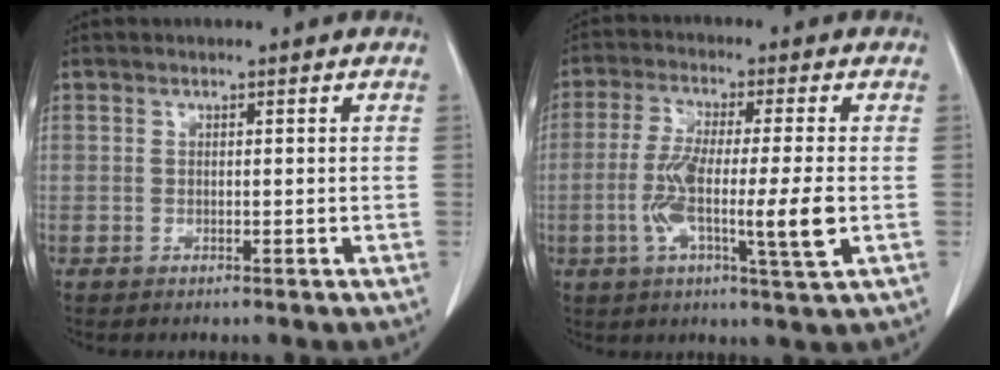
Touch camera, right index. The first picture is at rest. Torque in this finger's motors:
{"motor_torque": [1.24, -0.56, 0.58, 0.21]}